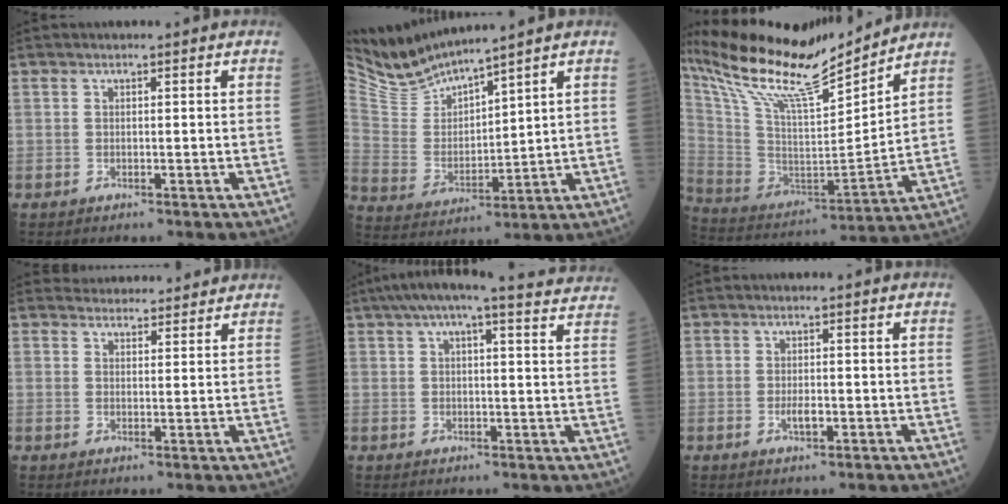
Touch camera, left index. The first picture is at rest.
{"total": 7.6, "force": [7.5, -0.6, 0.6], "torque": [-0.043, -0.006, 0.176]}
{"total": 19.9, "force": [17.5, 1.5, 9.4], "torque": [-0.182, -0.007, 0.312]}
{"total": 7.7, "force": [7.5, 1.8, 0.8], "torque": [0.000, 0.018, 0.088]}
{"total": 19.1, "force": [17.1, 1.9, 8.3], "torque": [-0.124, 0.026, 0.208]}
{"total": 1.6, "force": [-0.5, 0.5, 1.5], "torque": [-0.030, -0.002, -0.006]}